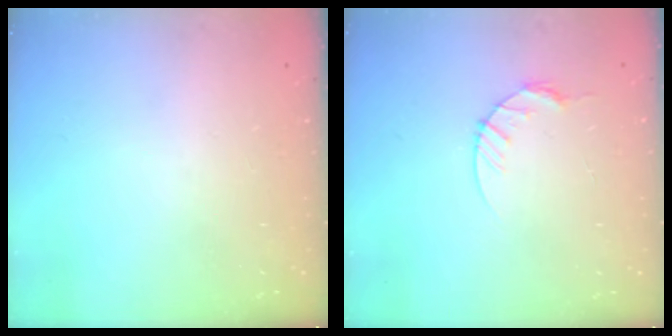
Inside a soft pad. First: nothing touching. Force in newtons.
{"total": 5.1, "press": 5.0, "slide": 0.6}